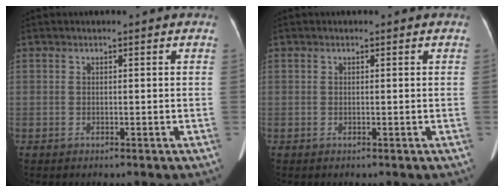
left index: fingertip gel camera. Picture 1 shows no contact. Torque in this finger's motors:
{"motor_torque": [-0.03, -0.02, -0.12, 0.00]}